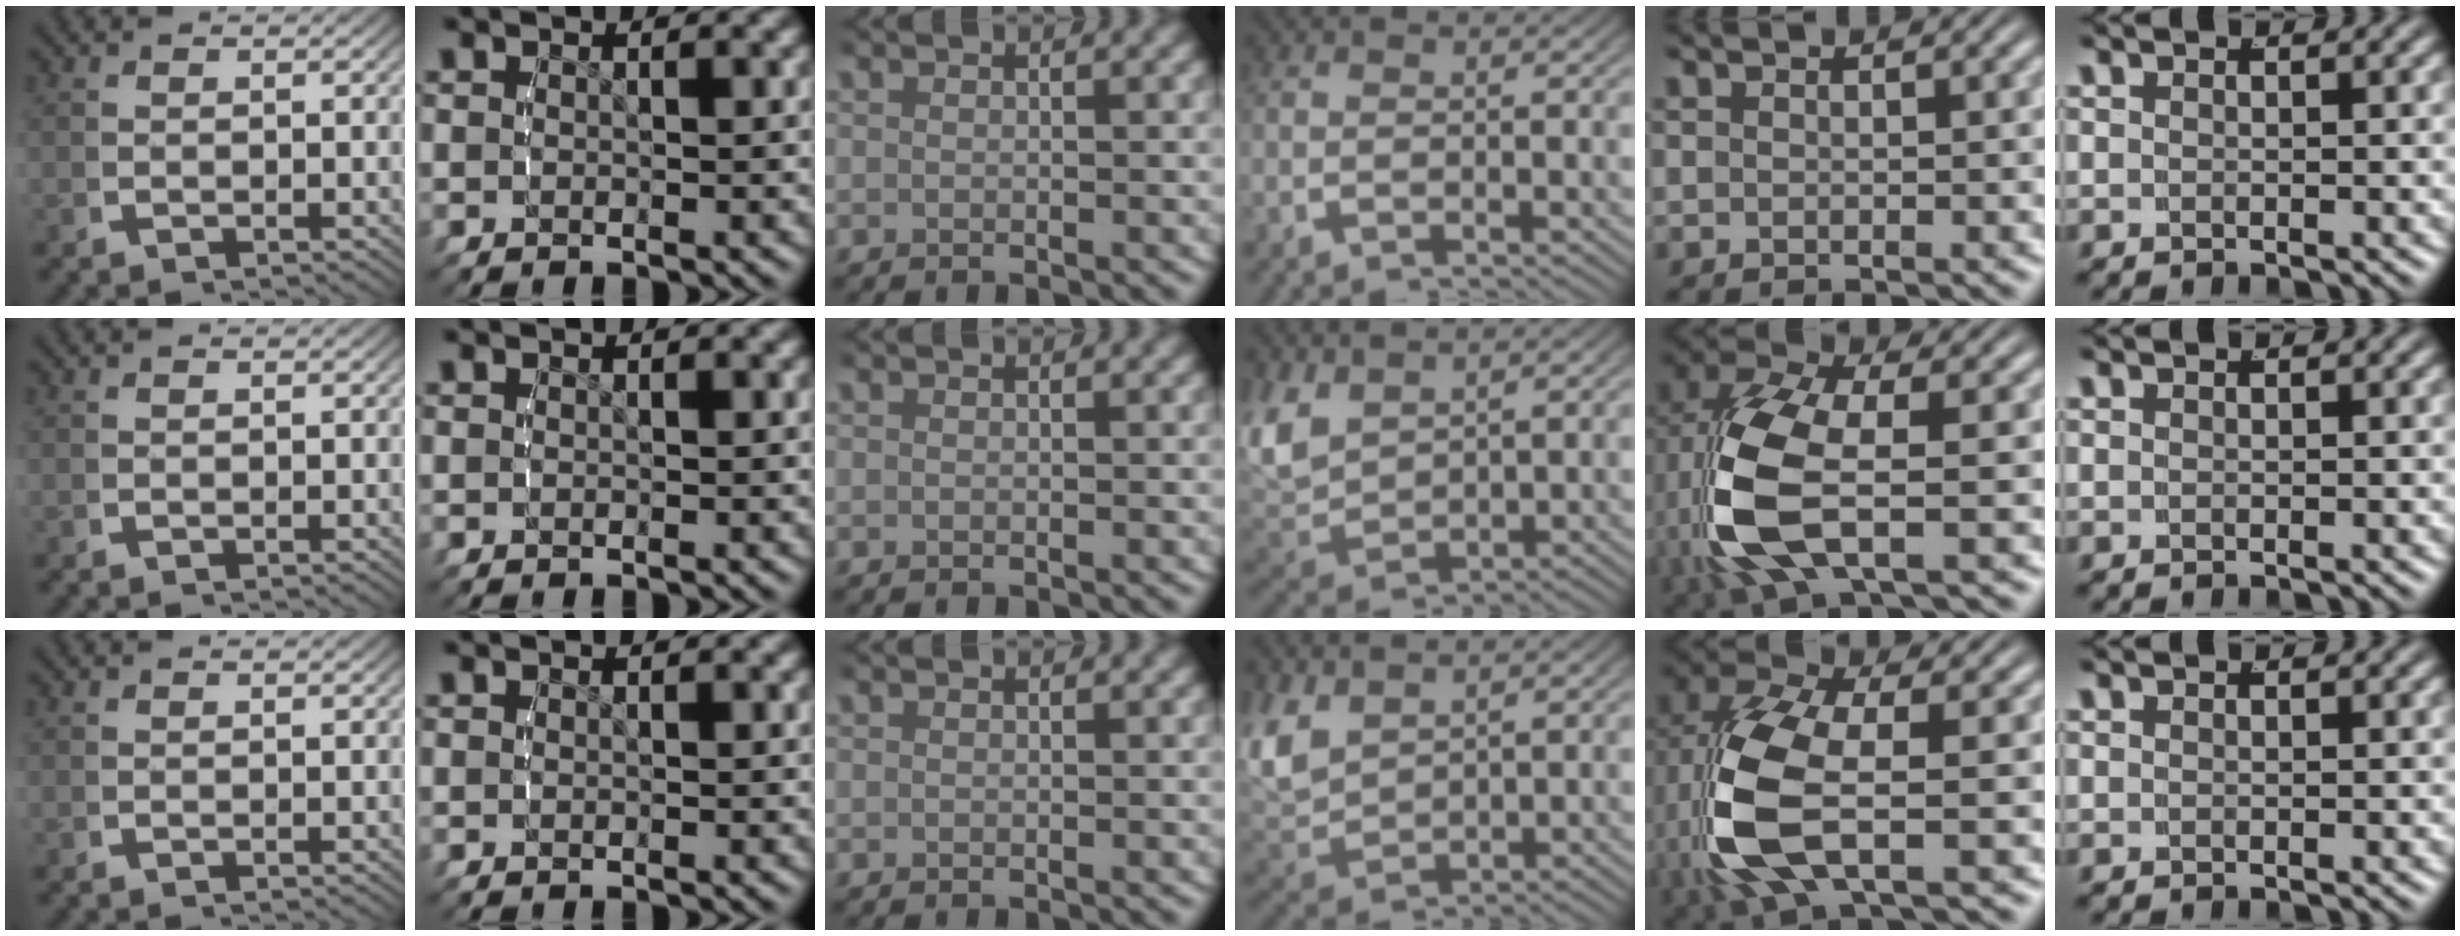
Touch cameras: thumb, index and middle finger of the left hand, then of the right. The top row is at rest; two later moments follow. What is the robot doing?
{"motion": "lift_and_place", "object": "pen"}